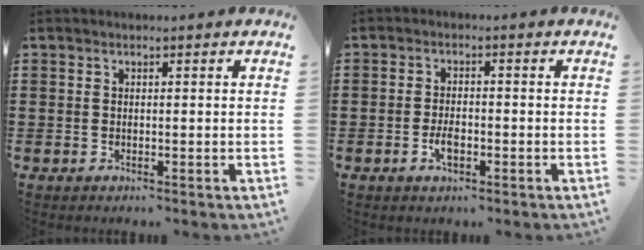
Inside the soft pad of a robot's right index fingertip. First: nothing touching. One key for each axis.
{"total": 3.2, "fx": -1.3, "fy": 1.3, "fz": 2.7, "tx": -0.056, "ty": -0.002, "tz": -0.024}